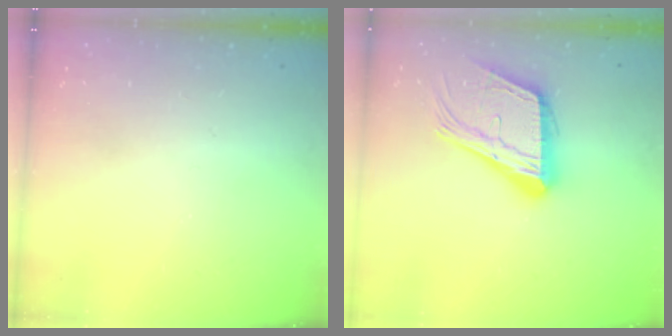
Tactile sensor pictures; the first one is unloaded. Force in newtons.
{"total": 18.7, "press": 18.4, "slide": 3.0}